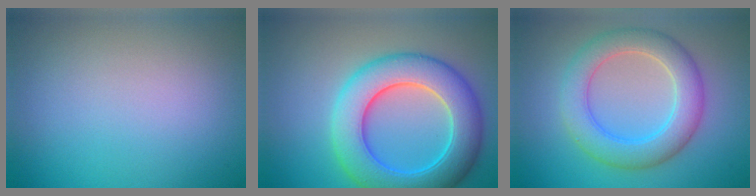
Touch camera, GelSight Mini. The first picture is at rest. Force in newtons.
{"total": 9.1, "press": 9.1, "slide": 0.4}
{"total": 5.7, "press": 5.7, "slide": 0.4}